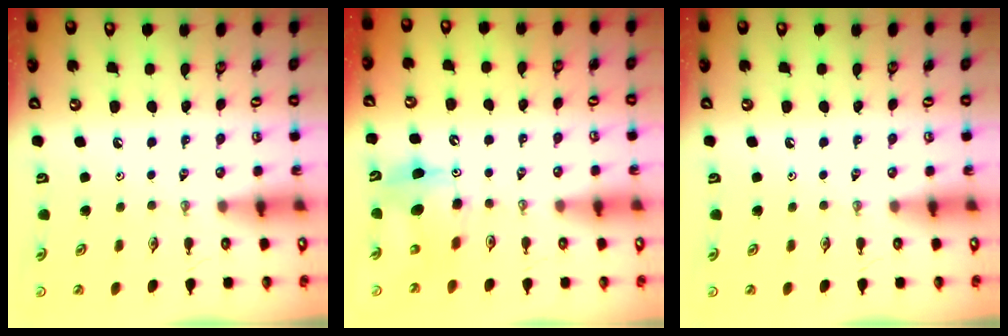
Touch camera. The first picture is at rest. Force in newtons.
{"total": 7.7, "press": 7.7, "slide": 0.4}
{"total": 0.0}